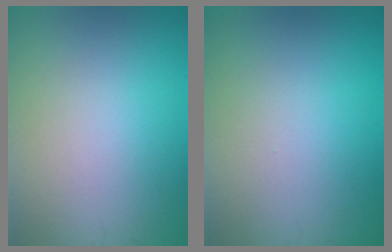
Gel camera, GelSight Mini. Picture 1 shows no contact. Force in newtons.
{"total": 0.0}